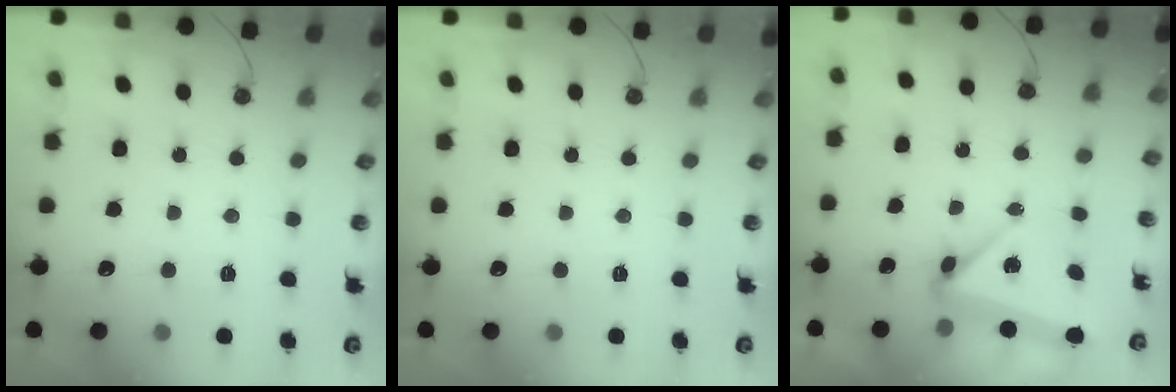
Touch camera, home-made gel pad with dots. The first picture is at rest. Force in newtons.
{"total": 0.0}
{"total": 7.3, "press": 4.5, "slide": 5.8}